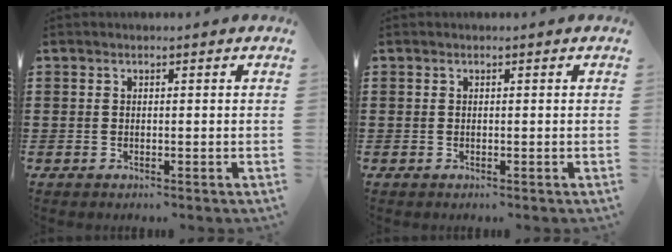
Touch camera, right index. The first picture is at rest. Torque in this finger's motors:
{"motor_torque": [0.18, 0.11, 0.00, 0.00]}